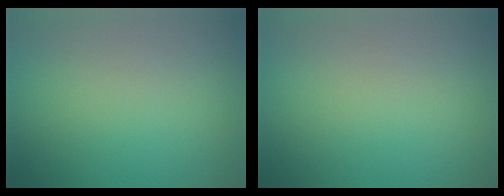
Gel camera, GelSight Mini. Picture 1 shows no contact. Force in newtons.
{"total": 0.0}